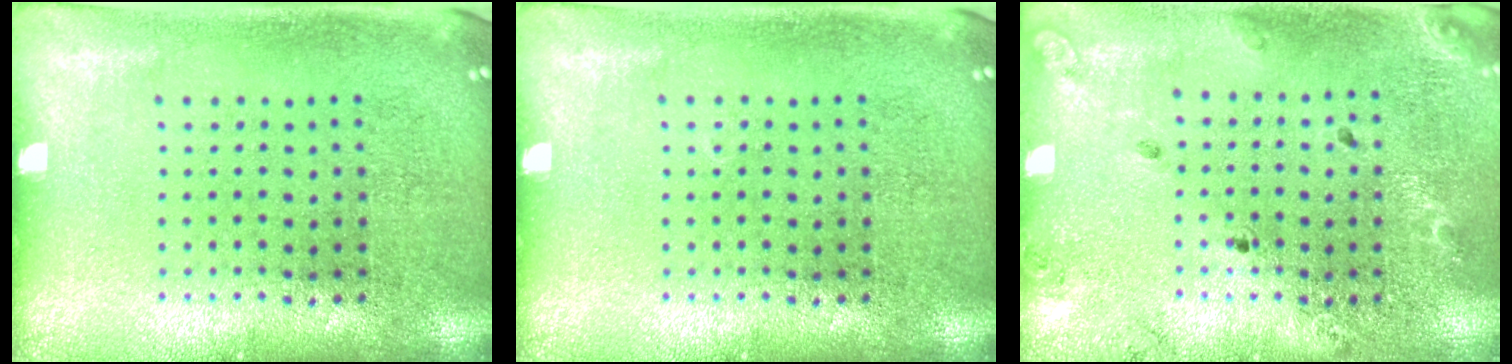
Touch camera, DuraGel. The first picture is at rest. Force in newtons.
{"total": 0.0}
{"total": 1.3, "press": 1.3, "slide": 0.2}